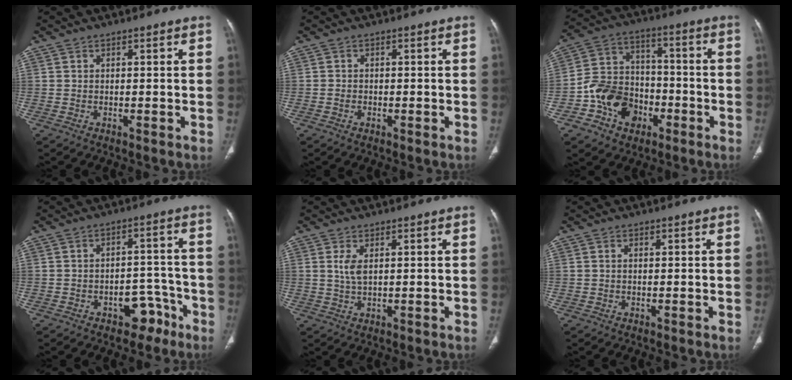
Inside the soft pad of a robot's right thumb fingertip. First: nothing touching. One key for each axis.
{"total": 0.9, "fx": -0.4, "fy": 0.7, "fz": 0.5, "tx": -0.009, "ty": 0.004, "tz": -0.006}
{"total": 13.3, "fx": -5.4, "fy": 10.4, "fz": 6.2, "tx": -0.074, "ty": 0.049, "tz": -0.094}
{"total": 6.6, "fx": -4.2, "fy": 4.2, "fz": 2.8, "tx": -0.008, "ty": 0.051, "tz": -0.053}
{"total": 2.8, "fx": 0.8, "fy": 0.9, "fz": 2.5, "tx": -0.058, "ty": -0.006, "tz": 0.021}
{"total": 0.0}